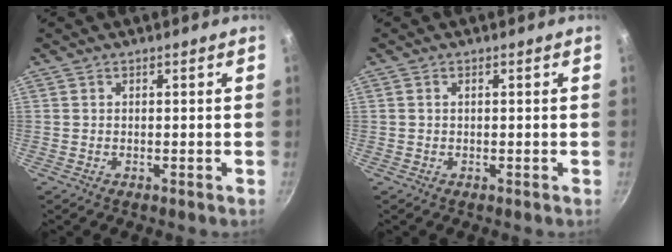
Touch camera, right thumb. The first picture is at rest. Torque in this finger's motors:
{"motor_torque": [-0.15, -0.41, -0.04, 0.04, -0.02]}